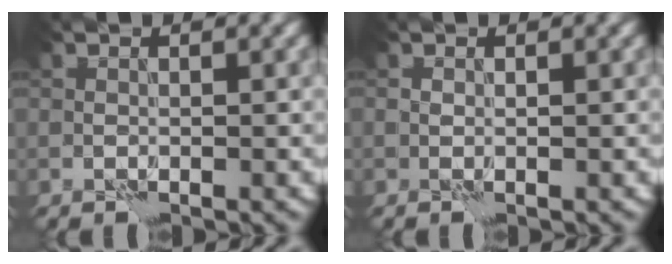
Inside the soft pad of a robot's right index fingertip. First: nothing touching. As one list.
[{"total": 0.0}]